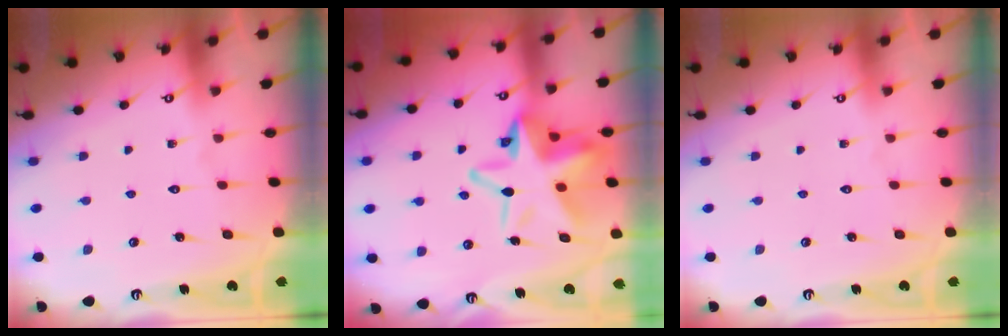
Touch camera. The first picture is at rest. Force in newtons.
{"total": 14.4, "press": 14.0, "slide": 3.6}
{"total": 0.0}